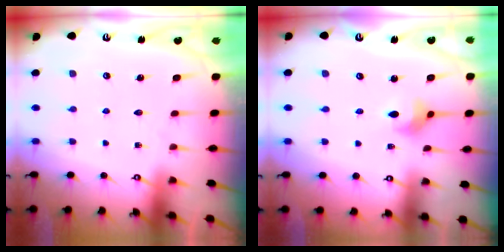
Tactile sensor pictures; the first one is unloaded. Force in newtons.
{"total": 3.2, "press": 3.2, "slide": 0.5}